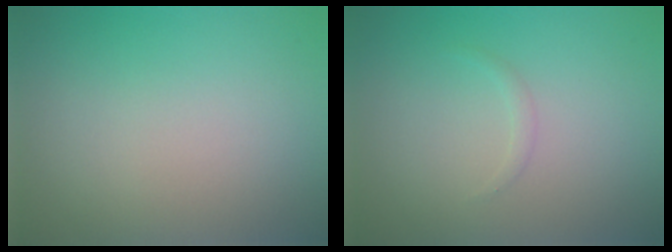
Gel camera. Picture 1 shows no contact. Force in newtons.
{"total": 0.5, "press": 0.5, "slide": 0.0}